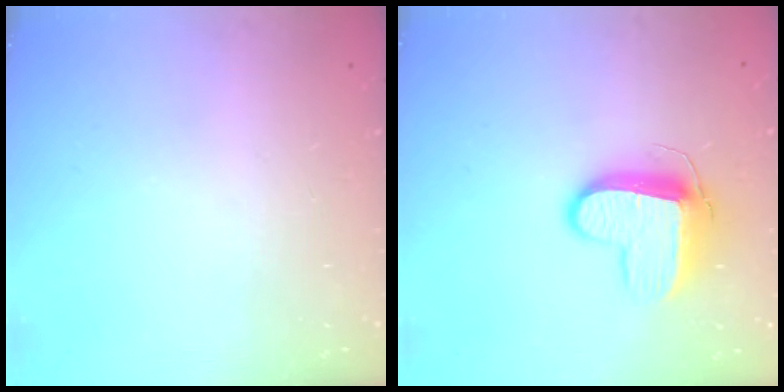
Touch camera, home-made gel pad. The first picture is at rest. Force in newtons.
{"total": 10.3, "press": 10.2, "slide": 1.3}